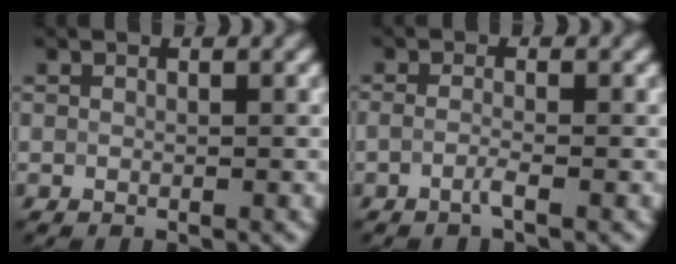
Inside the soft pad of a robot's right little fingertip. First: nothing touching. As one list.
[{"total": 1.2, "force": [-0.6, 0.2, 1.0], "torque": [-0.019, -0.003, -0.015]}]